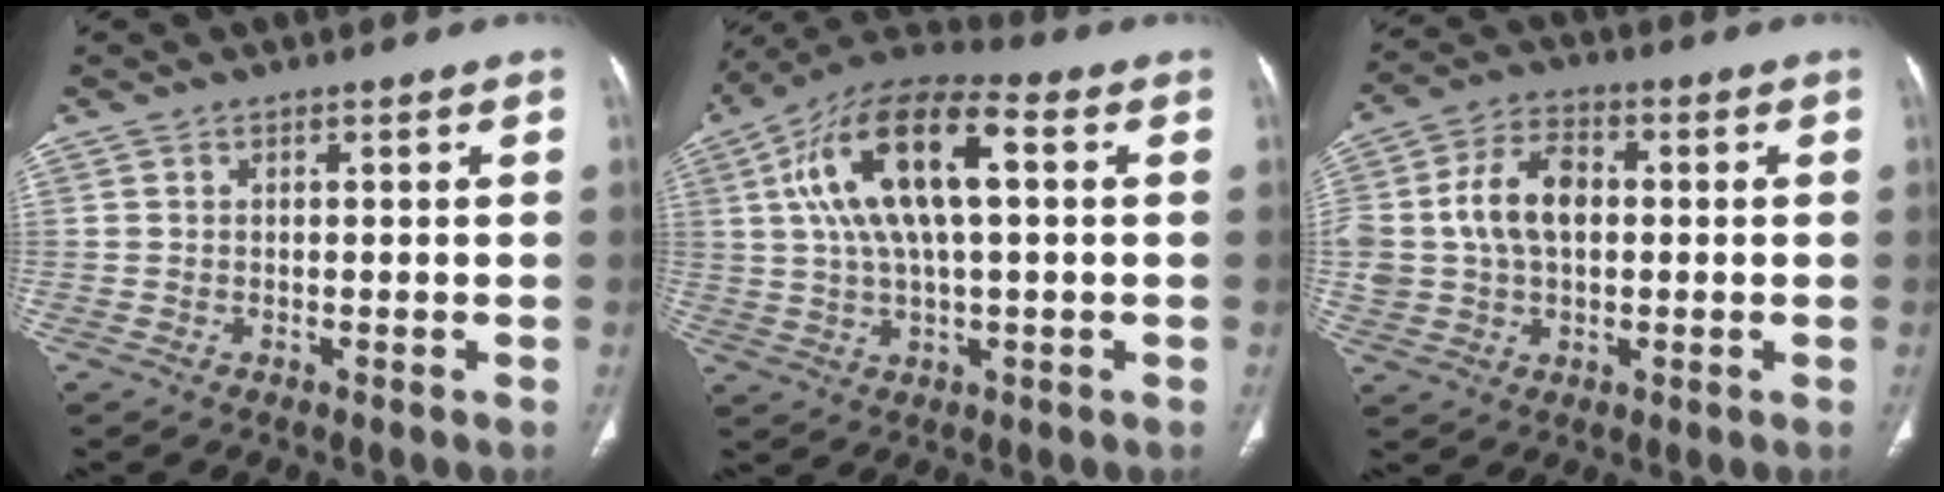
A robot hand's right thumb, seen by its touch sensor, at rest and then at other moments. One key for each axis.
{"total": 17.8, "fx": 3.8, "fy": 7.1, "fz": 15.9, "tx": -0.294, "ty": 0.028, "tz": 0.060}
{"total": 11.7, "fx": 0.9, "fy": 8.0, "fz": 8.5, "tx": -0.148, "ty": 0.018, "tz": 0.017}